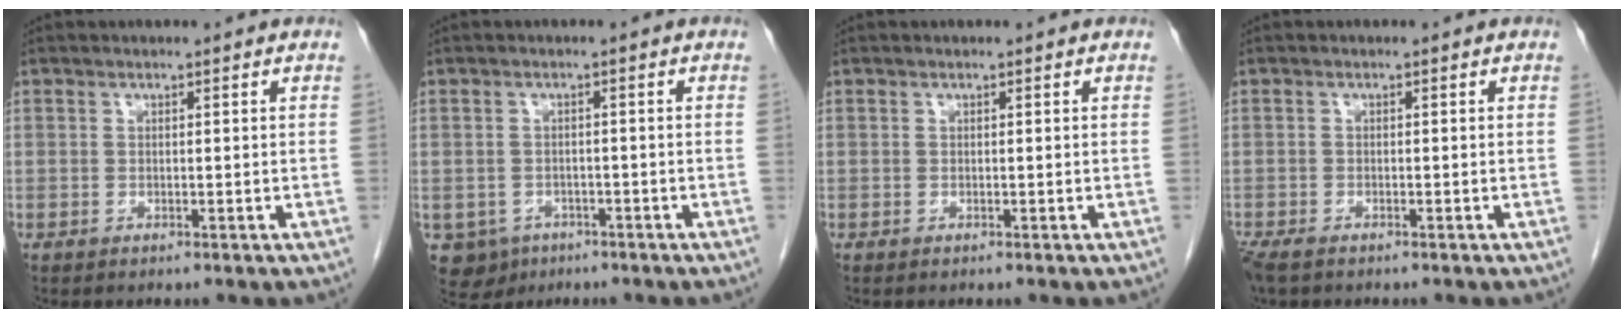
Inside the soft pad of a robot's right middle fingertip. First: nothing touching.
{"total": 5.3, "force": [-2.9, 4.3, 1.1], "torque": [-0.019, 0.004, -0.038]}
{"total": 0.0}
{"total": 3.3, "force": [-2.5, 1.2, 1.7], "torque": [-0.040, -0.010, -0.043]}